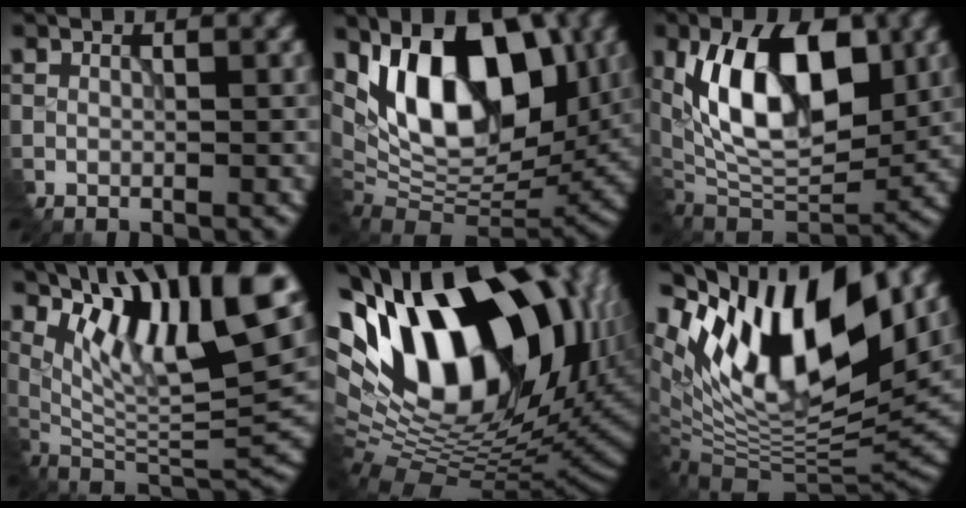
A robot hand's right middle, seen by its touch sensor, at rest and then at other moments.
{"total": 13.8, "force": [3.9, 7.6, 10.9], "torque": [-0.168, 0.010, 0.056]}
{"total": 11.8, "force": [2.2, 6.4, 9.7], "torque": [-0.147, 0.003, 0.028]}
{"total": 13.3, "force": [6.7, 4.1, 10.8], "torque": [-0.186, 0.015, 0.125]}
{"total": 20.2, "force": [3.5, 12.1, 15.8], "torque": [-0.289, 0.006, 0.071]}
{"total": 15.7, "force": [5.3, 8.1, 12.3], "torque": [-0.223, 0.019, 0.087]}